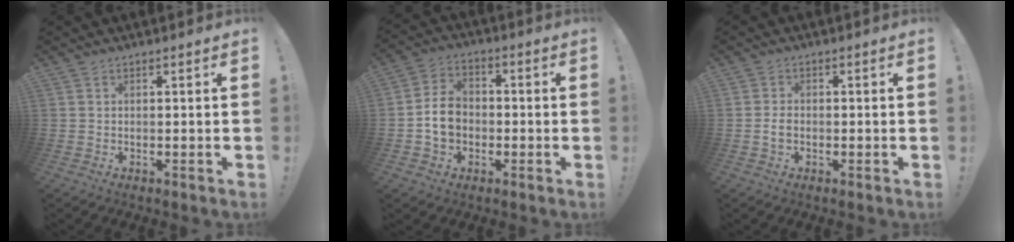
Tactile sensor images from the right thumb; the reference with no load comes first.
{"total": 9.3, "force": [-1.3, 7.6, 5.1], "torque": [-0.089, 0.018, -0.021]}
{"total": 2.1, "force": [-0.8, 1.3, 1.5], "torque": [-0.022, 0.004, -0.014]}